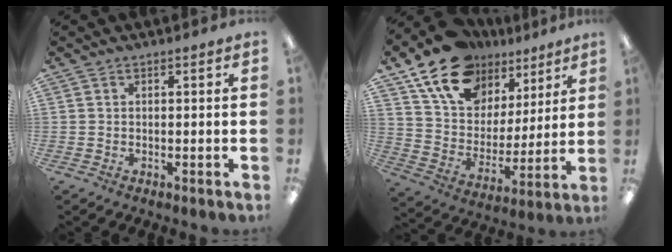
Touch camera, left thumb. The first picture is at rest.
{"total": 18.0, "force": [13.1, 10.4, 6.6], "torque": [-0.134, -0.075, 0.241]}